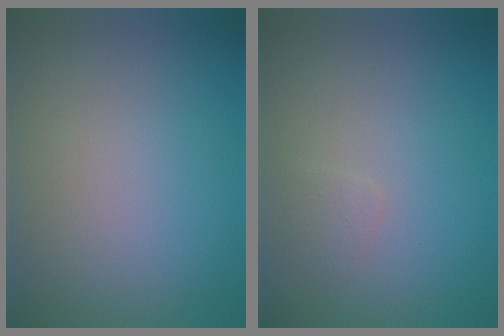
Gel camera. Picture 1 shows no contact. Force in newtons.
{"total": 0.8, "press": 0.8, "slide": 0.1}